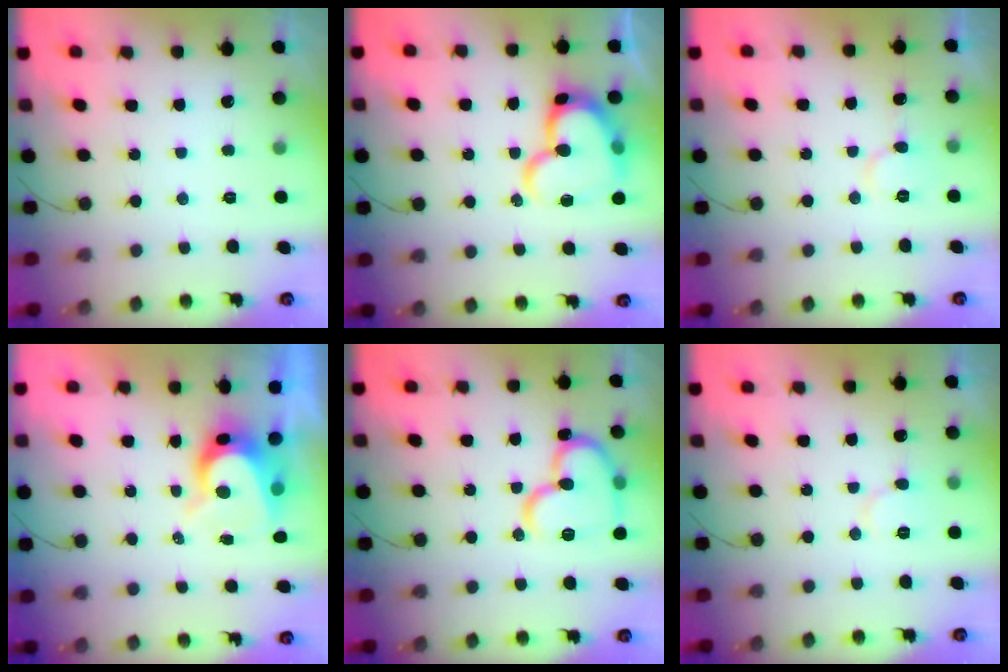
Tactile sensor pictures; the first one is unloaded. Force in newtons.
{"total": 17.8, "press": 17.7, "slide": 1.8}
{"total": 6.6, "press": 6.6, "slide": 0.4}
{"total": 8.3, "press": 8.2, "slide": 0.8}
{"total": 17.6, "press": 17.5, "slide": 2.3}
{"total": 7.2, "press": 7.2, "slide": 0.7}